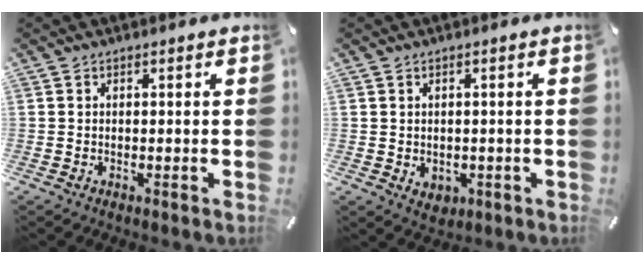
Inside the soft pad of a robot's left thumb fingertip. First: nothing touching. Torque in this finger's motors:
{"motor_torque": [0.13, -0.12, 0.21, -0.19, 0.00]}